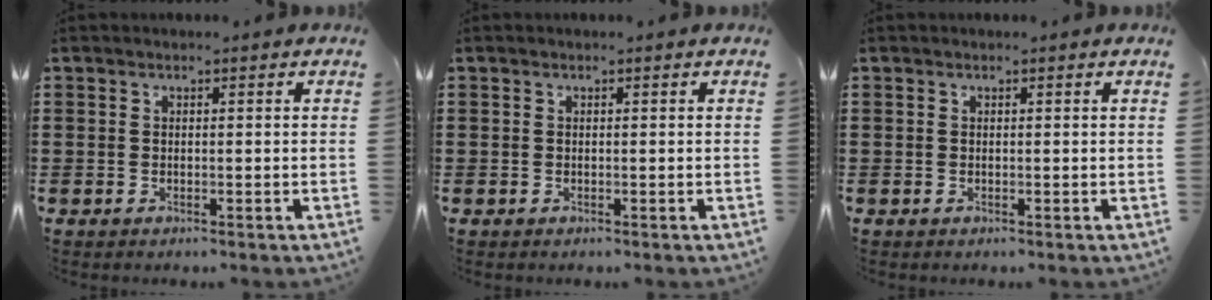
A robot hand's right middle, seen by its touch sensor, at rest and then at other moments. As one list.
[{"total": 0.0}, {"total": 0.0}]